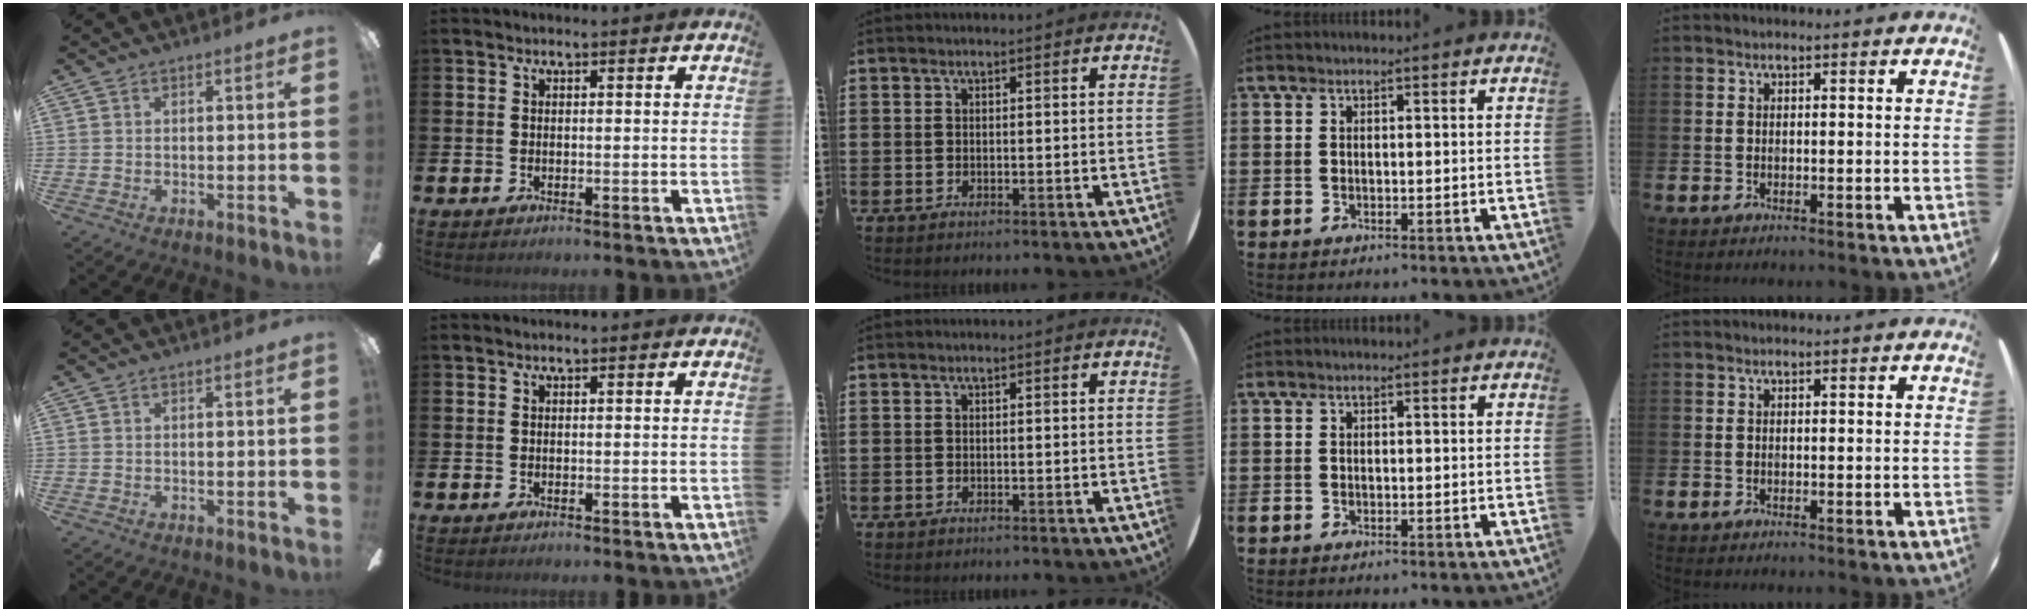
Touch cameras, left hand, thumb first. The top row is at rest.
{}